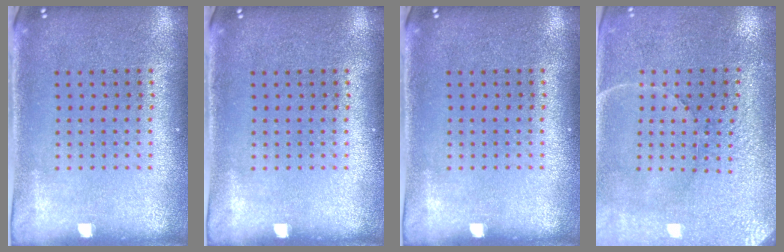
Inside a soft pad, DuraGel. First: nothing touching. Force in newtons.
{"total": 0.0}
{"total": 0.0}
{"total": 3.1, "press": 3.1, "slide": 0.6}